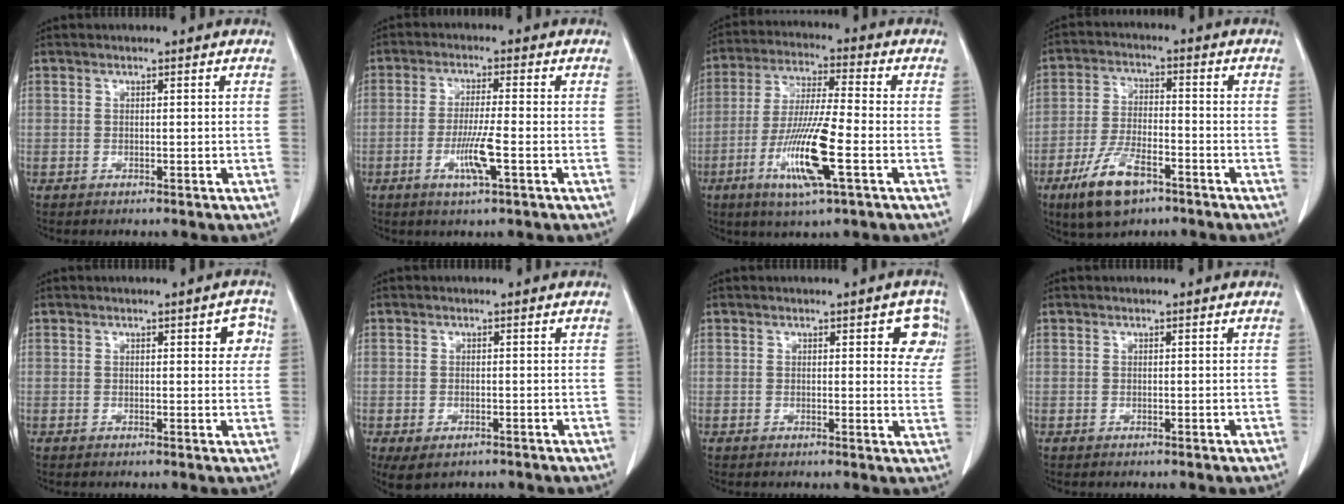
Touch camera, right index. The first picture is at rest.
{"total": 6.0, "force": [-2.1, 0.0, 5.6], "torque": [-0.107, -0.011, -0.038]}
{"total": 12.9, "force": [-4.4, 0.6, 12.1], "torque": [-0.240, -0.020, -0.084]}
{"total": 10.0, "force": [-6.0, 3.6, 7.2], "torque": [-0.150, -0.011, -0.108]}
{"total": 3.2, "force": [1.0, 1.2, 2.8], "torque": [-0.021, 0.007, 0.007]}
{"total": 4.3, "force": [-2.6, 2.2, 2.5], "torque": [-0.048, -0.010, -0.035]}
{"total": 5.2, "force": [2.2, 1.9, 4.4], "torque": [-0.029, -0.002, 0.015]}
{"total": 0.0}